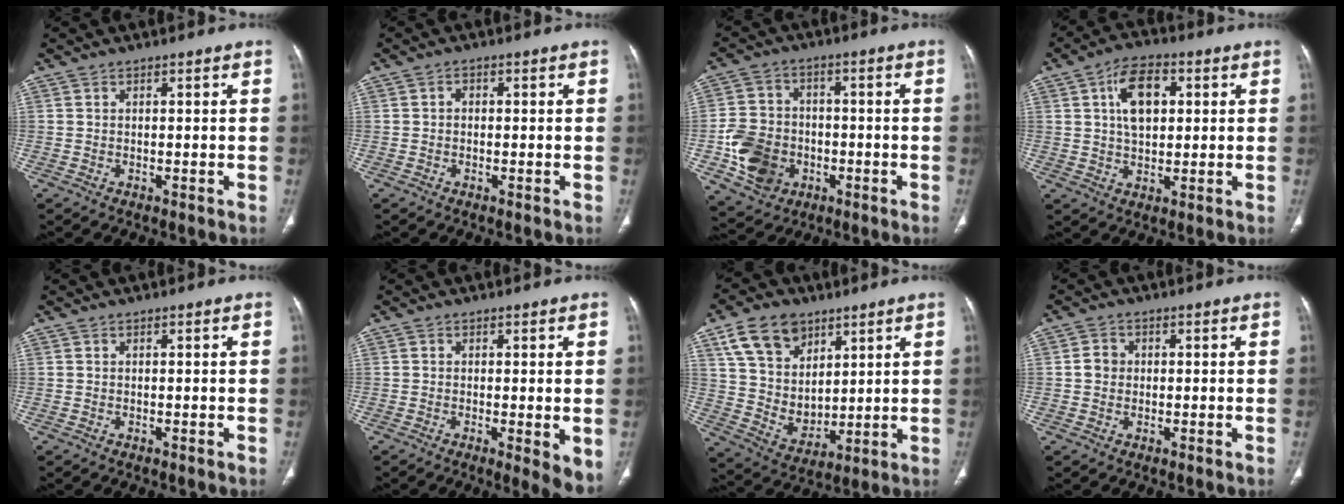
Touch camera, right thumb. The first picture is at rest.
{"total": 1.2, "force": [-0.1, 1.0, 0.7], "torque": [-0.002, 0.005, -0.008]}
{"total": 11.8, "force": [-3.3, 9.8, 5.7], "torque": [-0.081, 0.016, -0.052]}
{"total": 9.6, "force": [2.6, 5.7, 7.3], "torque": [-0.103, 0.004, 0.039]}
{"total": 0.0}
{"total": 5.4, "force": [-0.9, 1.5, 5.0], "torque": [-0.072, -0.016, -0.015]}
{"total": 14.5, "force": [7.5, 10.1, 7.1], "torque": [-0.098, -0.038, 0.152]}
{"total": 2.7, "force": [0.0, 2.5, 1.1], "torque": [-0.009, 0.007, -0.002]}